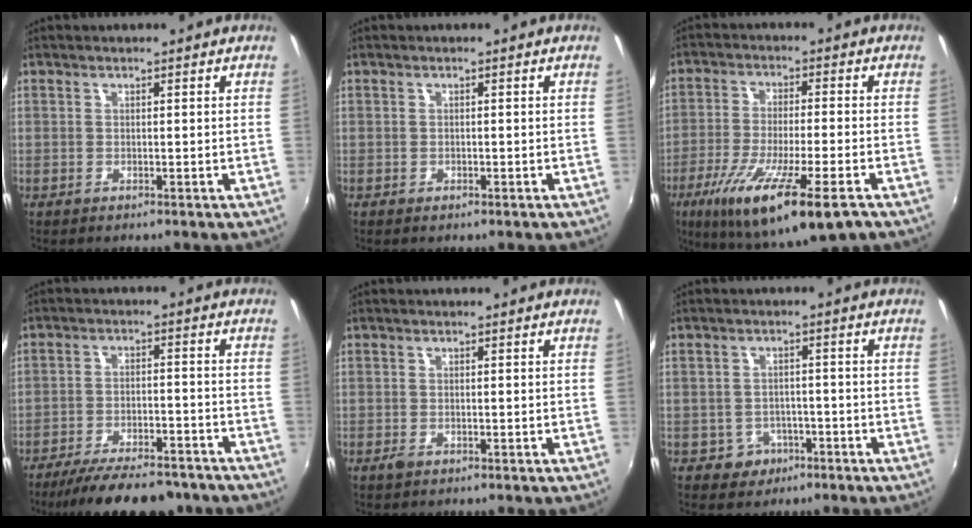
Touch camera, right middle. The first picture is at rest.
{"total": 0.7, "force": [-0.4, 0.5, 0.2], "torque": [-0.005, -0.004, -0.008]}
{"total": 17.8, "force": [-9.7, 3.0, 14.7], "torque": [-0.276, -0.060, -0.165]}
{"total": 16.0, "force": [-13.4, 4.6, 7.6], "torque": [-0.148, -0.018, -0.194]}
{"total": 1.1, "force": [-0.7, 0.6, 0.6], "torque": [-0.011, -0.003, -0.014]}
{"total": 4.6, "force": [-2.3, 3.9, 0.7], "torque": [-0.028, 0.008, -0.028]}